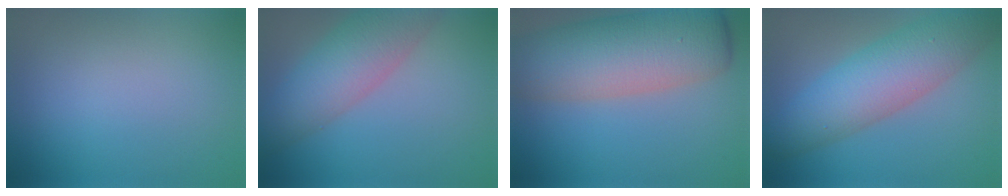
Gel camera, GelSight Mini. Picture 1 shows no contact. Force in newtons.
{"total": 6.7, "press": 6.7, "slide": 0.4}
{"total": 11.7, "press": 11.7, "slide": 0.5}
{"total": 8.0, "press": 8.0, "slide": 0.4}